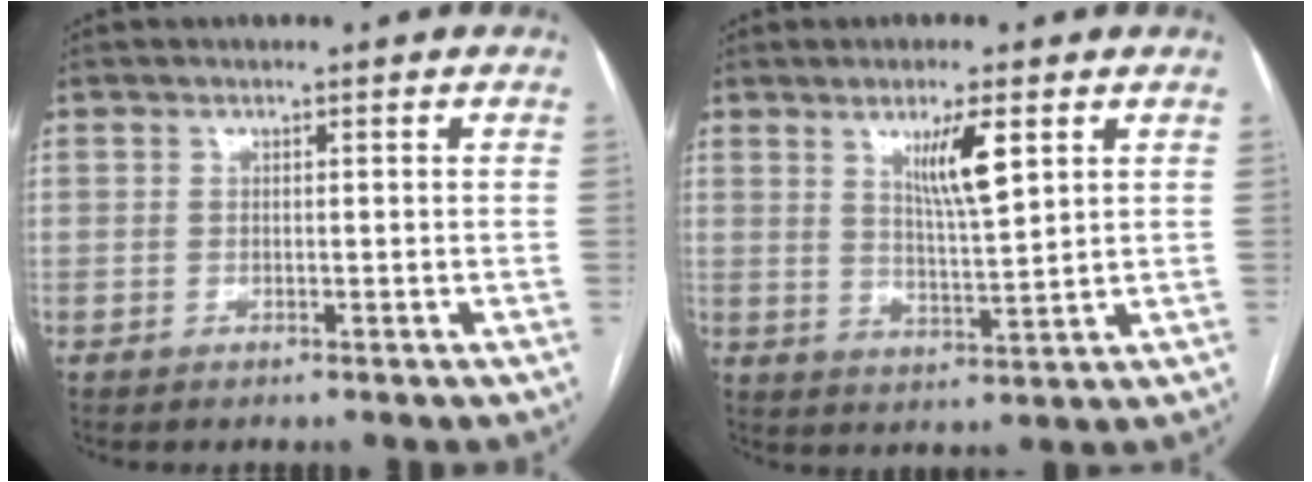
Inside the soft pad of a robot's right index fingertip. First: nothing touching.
{"total": 6.8, "force": [3.1, 0.5, 6.0], "torque": [-0.106, -0.009, 0.057]}